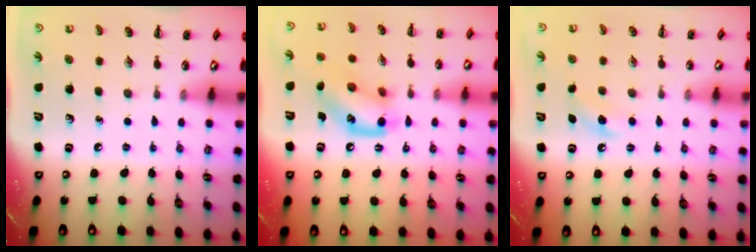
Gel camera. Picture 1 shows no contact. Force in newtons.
{"total": 13.0, "press": 12.9, "slide": 1.0}
{"total": 6.4, "press": 6.2, "slide": 1.6}